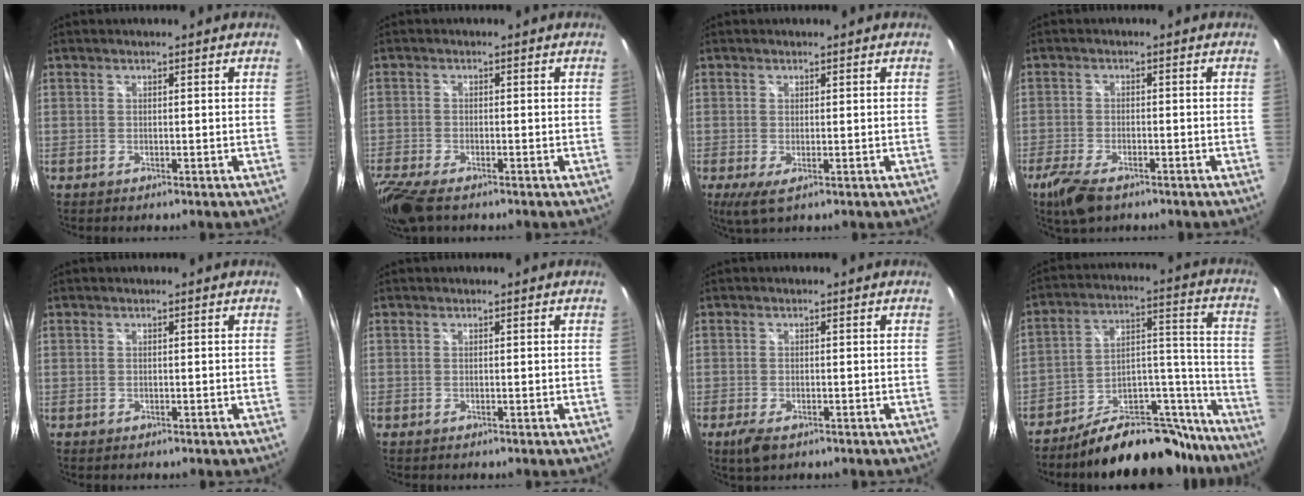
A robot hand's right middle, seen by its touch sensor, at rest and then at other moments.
{"total": 8.4, "force": [-6.2, 2.6, 4.9], "torque": [-0.127, -0.040, -0.121]}
{"total": 2.9, "force": [-0.5, 0.7, 2.8], "torque": [-0.051, -0.010, -0.004]}
{"total": 7.1, "force": [-4.9, 2.8, 4.3], "torque": [-0.115, -0.023, -0.093]}
{"total": 0.0}
{"total": 0.0}
{"total": 3.8, "force": [-2.3, 1.6, 2.5], "torque": [-0.058, -0.013, -0.040]}
{"total": 21.4, "force": [-18.4, 7.8, 7.6], "torque": [-0.087, 0.075, -0.256]}